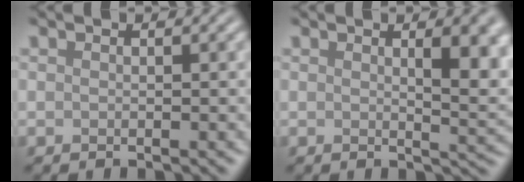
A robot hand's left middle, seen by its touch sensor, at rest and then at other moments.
{"total": 4.8, "force": [1.4, 1.6, 4.3], "torque": [-0.045, 0.000, 0.023]}